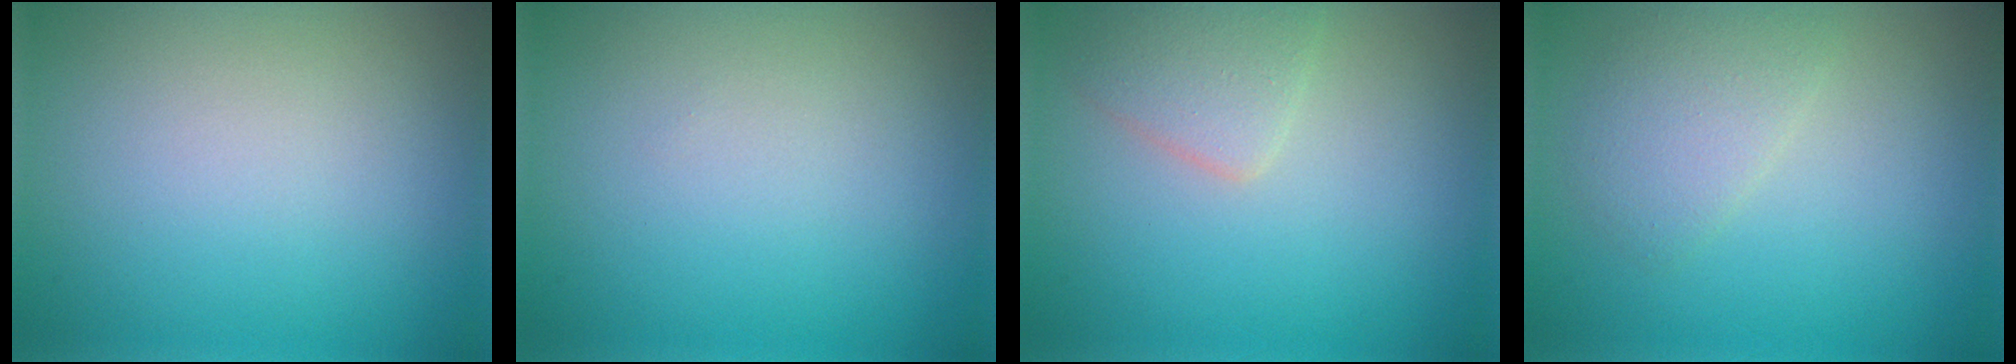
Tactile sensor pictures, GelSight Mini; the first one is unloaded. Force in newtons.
{"total": 0.0}
{"total": 2.4, "press": 2.4, "slide": 0.0}
{"total": 2.4, "press": 2.4, "slide": 0.2}